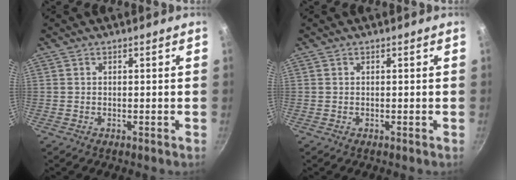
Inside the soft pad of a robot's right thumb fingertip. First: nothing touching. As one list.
[{"total": 0.0}]